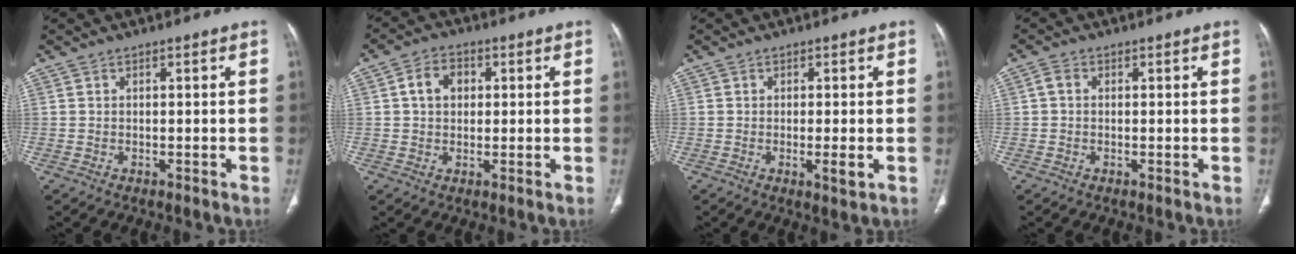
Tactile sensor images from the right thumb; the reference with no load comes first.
{"total": 5.2, "force": [1.0, 4.0, 3.2], "torque": [-0.044, 0.010, 0.013]}
{"total": 2.7, "force": [-0.6, 0.4, 2.6], "torque": [-0.047, -0.009, -0.011]}
{"total": 1.7, "force": [0.2, 1.3, 1.1], "torque": [-0.020, 0.006, 0.001]}